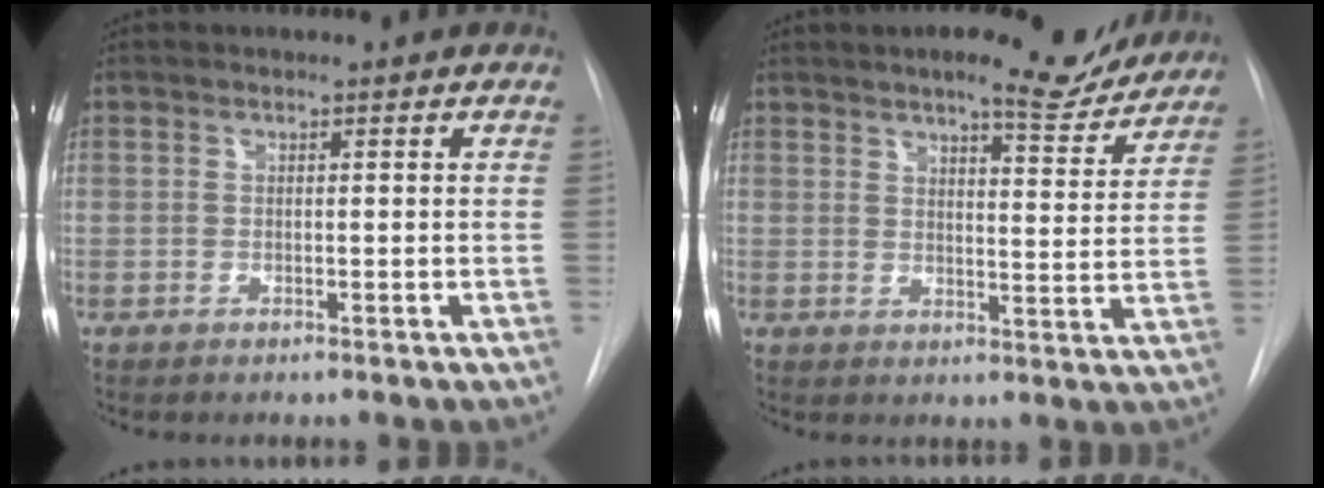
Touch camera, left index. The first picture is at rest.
{"total": 9.7, "force": [8.5, 2.0, 4.2], "torque": [-0.046, -0.010, 0.101]}